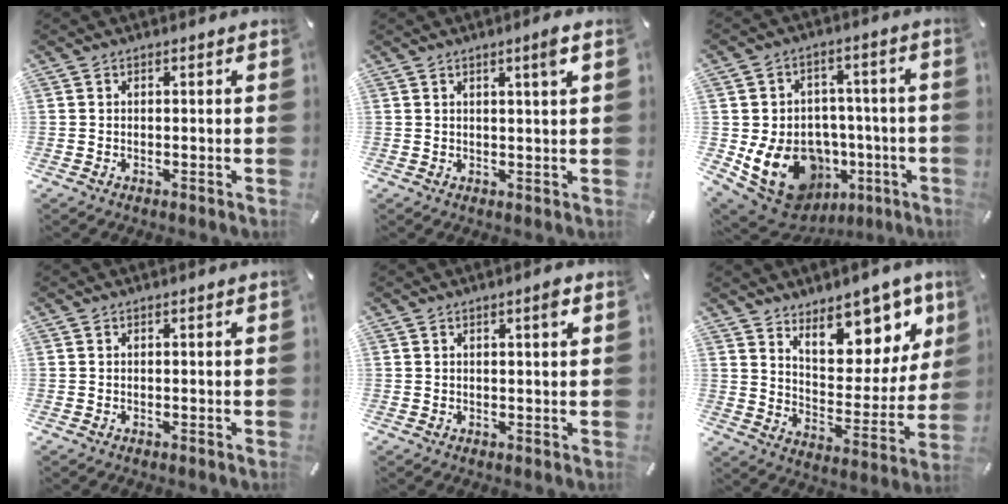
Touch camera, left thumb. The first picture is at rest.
{"total": 3.3, "force": [1.6, 0.0, 2.9], "torque": [-0.050, -0.006, 0.024]}
{"total": 16.6, "force": [-5.0, 13.1, 8.9], "torque": [-0.155, 0.014, -0.068]}
{"total": 0.0}
{"total": 2.1, "force": [1.0, 0.3, 1.9], "torque": [-0.030, -0.001, 0.014]}
{"total": 15.4, "force": [11.8, 7.3, 6.8], "torque": [-0.078, -0.102, 0.206]}